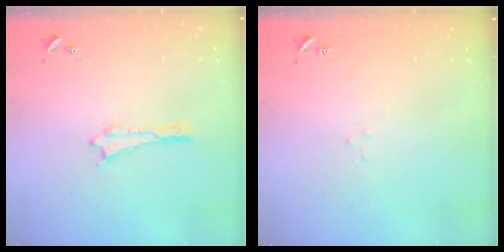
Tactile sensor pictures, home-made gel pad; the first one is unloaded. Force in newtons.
{"total": 1.6, "press": 1.6, "slide": 0.1}